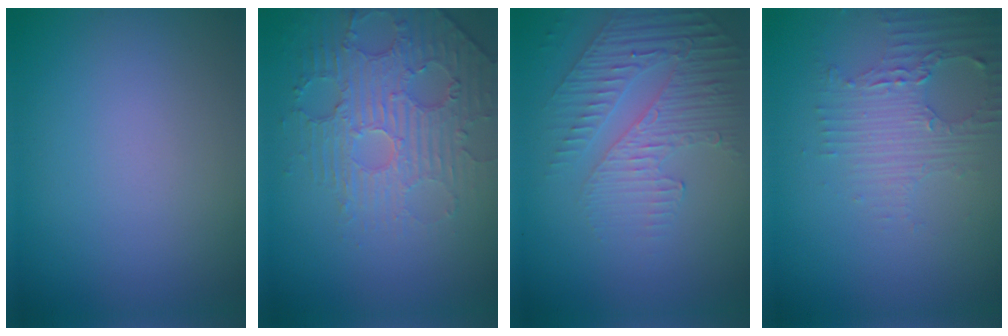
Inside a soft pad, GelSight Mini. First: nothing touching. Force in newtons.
{"total": 4.8, "press": 3.8, "slide": 3.0}
{"total": 4.8, "press": 3.1, "slide": 3.6}
{"total": 3.5, "press": 2.6, "slide": 2.4}